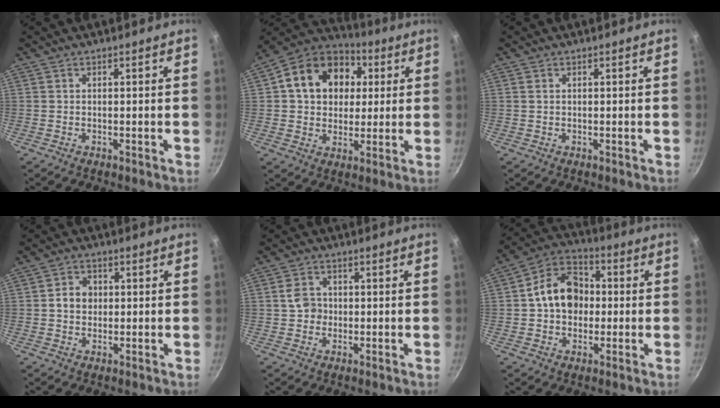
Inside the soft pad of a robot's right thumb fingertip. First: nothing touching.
{"total": 17.6, "force": [4.0, 13.8, 10.2], "torque": [-0.148, 0.021, 0.054]}
{"total": 0.5, "force": [0.2, 0.4, 0.3], "torque": [-0.005, 0.001, 0.004]}
{"total": 4.3, "force": [0.2, 3.7, 2.3], "torque": [-0.017, 0.007, -0.002]}
{"total": 4.1, "force": [-0.1, 3.6, 1.9], "torque": [-0.018, 0.010, -0.007]}
{"total": 12.5, "force": [0.3, 9.8, 7.8], "torque": [-0.093, 0.028, -0.013]}